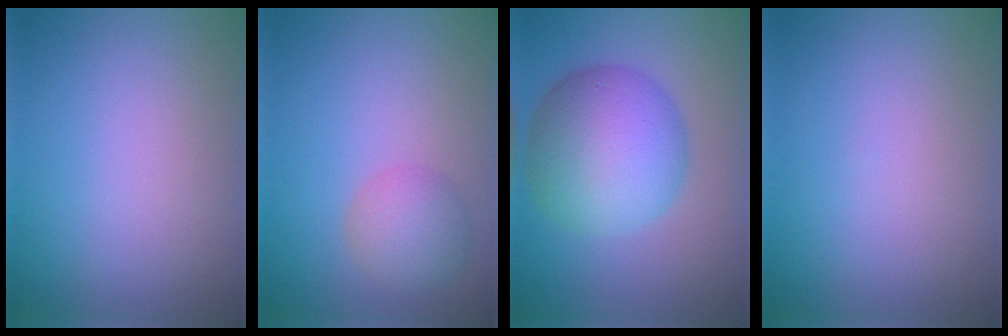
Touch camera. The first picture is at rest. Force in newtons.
{"total": 2.9, "press": 2.8, "slide": 0.3}
{"total": 9.8, "press": 9.8, "slide": 0.1}
{"total": 0.0}